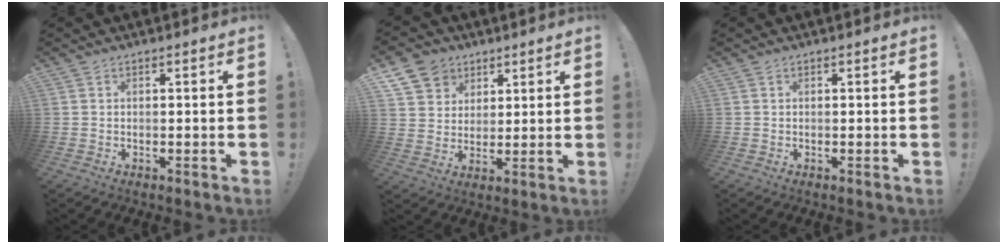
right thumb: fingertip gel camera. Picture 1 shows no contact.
{"total": 10.0, "force": [5.8, 7.8, 2.4], "torque": [-0.042, -0.035, 0.117]}
{"total": 0.0}